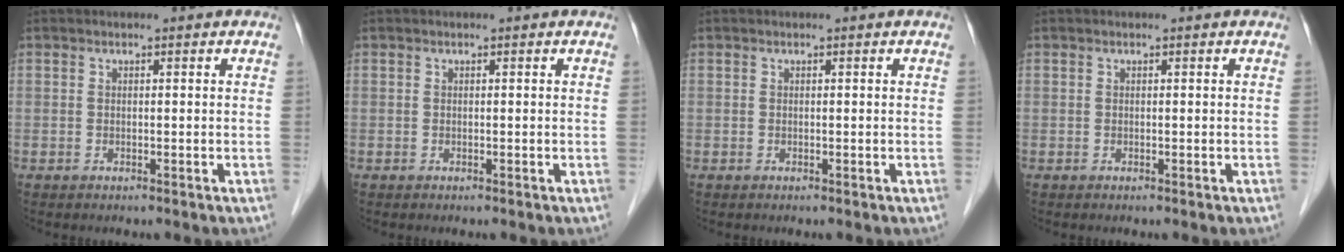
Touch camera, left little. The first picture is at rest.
{"total": 0.0}
{"total": 0.0}
{"total": 0.0}